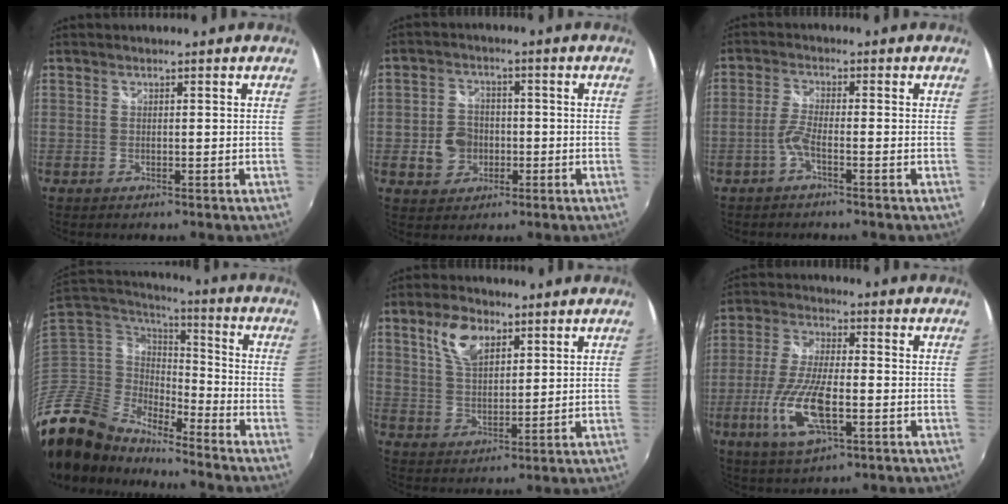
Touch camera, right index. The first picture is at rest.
{"total": 6.1, "force": [-1.5, 5.4, 2.4], "torque": [-0.049, 0.013, -0.022]}
{"total": 2.9, "force": [-1.7, 0.3, 2.4], "torque": [-0.060, 0.005, -0.036]}
{"total": 17.4, "force": [-14.3, 8.2, 5.6], "torque": [-0.146, -0.003, -0.285]}
{"total": 7.9, "force": [4.2, 4.2, 5.3], "torque": [-0.101, 0.010, 0.080]}
{"total": 12.7, "force": [-4.0, 4.2, 11.3], "torque": [-0.240, -0.010, -0.075]}